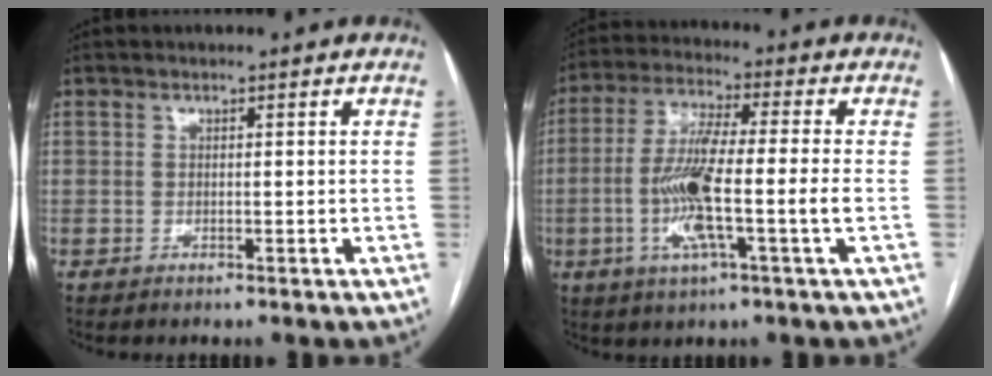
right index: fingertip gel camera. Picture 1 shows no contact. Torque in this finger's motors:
{"motor_torque": [1.69, -0.25, 0.95, 0.21]}